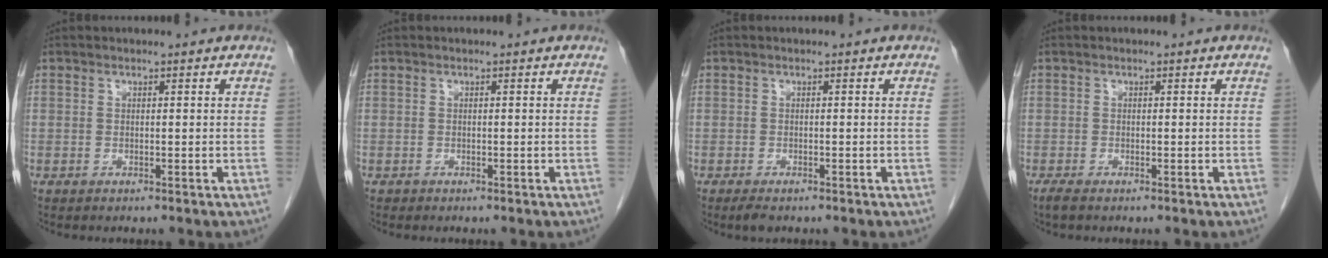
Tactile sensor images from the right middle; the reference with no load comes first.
{"total": 0.0}
{"total": 1.7, "force": [-1.2, 0.7, 1.0], "torque": [-0.020, -0.003, -0.015]}
{"total": 1.2, "force": [-0.9, 0.2, 0.7], "torque": [-0.023, -0.005, -0.019]}